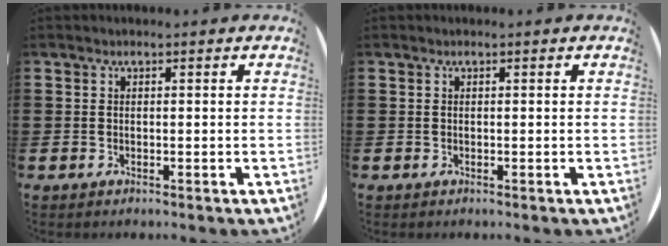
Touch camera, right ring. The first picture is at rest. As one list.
[{"total": 0.0}]